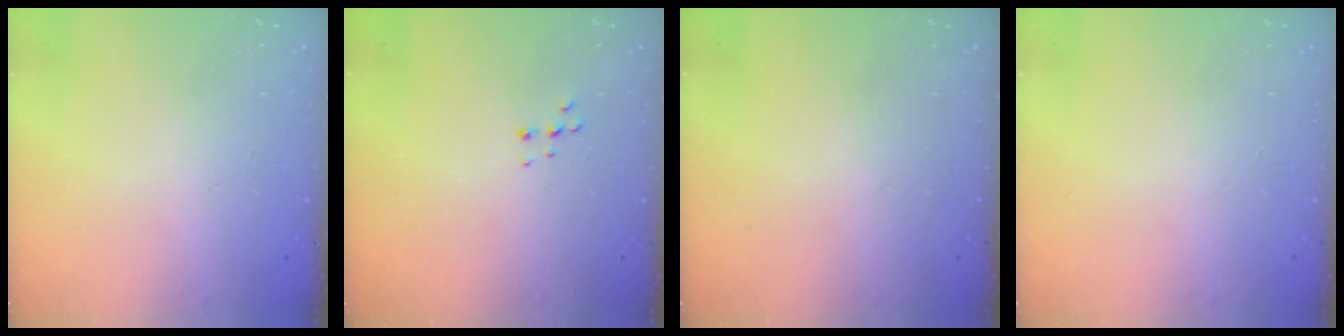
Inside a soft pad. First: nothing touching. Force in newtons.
{"total": 5.1, "press": 5.0, "slide": 0.7}
{"total": 0.0}
{"total": 0.0}